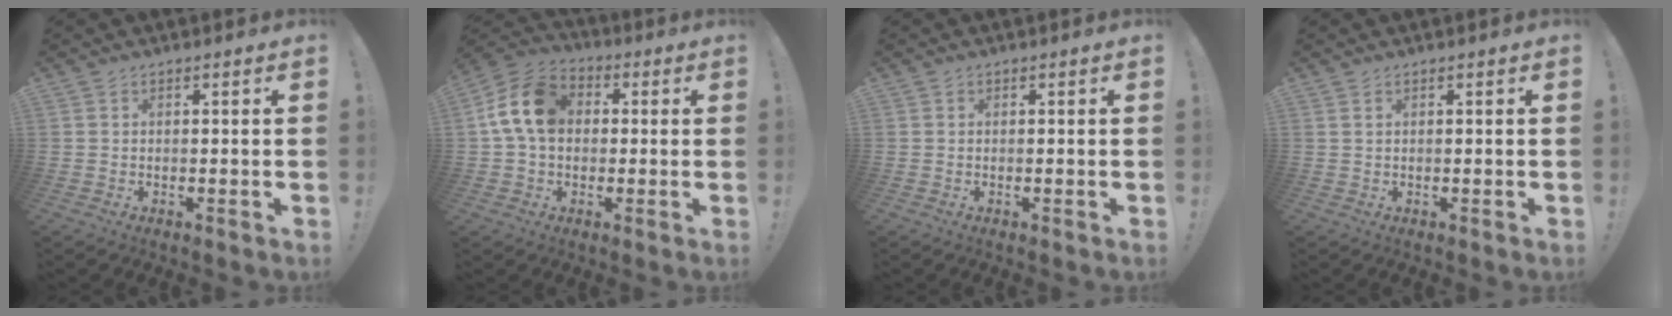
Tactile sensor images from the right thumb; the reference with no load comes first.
{"total": 14.2, "force": [2.5, 10.5, 9.2], "torque": [-0.174, 0.015, 0.051]}
{"total": 0.0}
{"total": 0.7, "force": [0.4, 0.2, 0.6], "torque": [-0.019, 0.004, 0.008]}